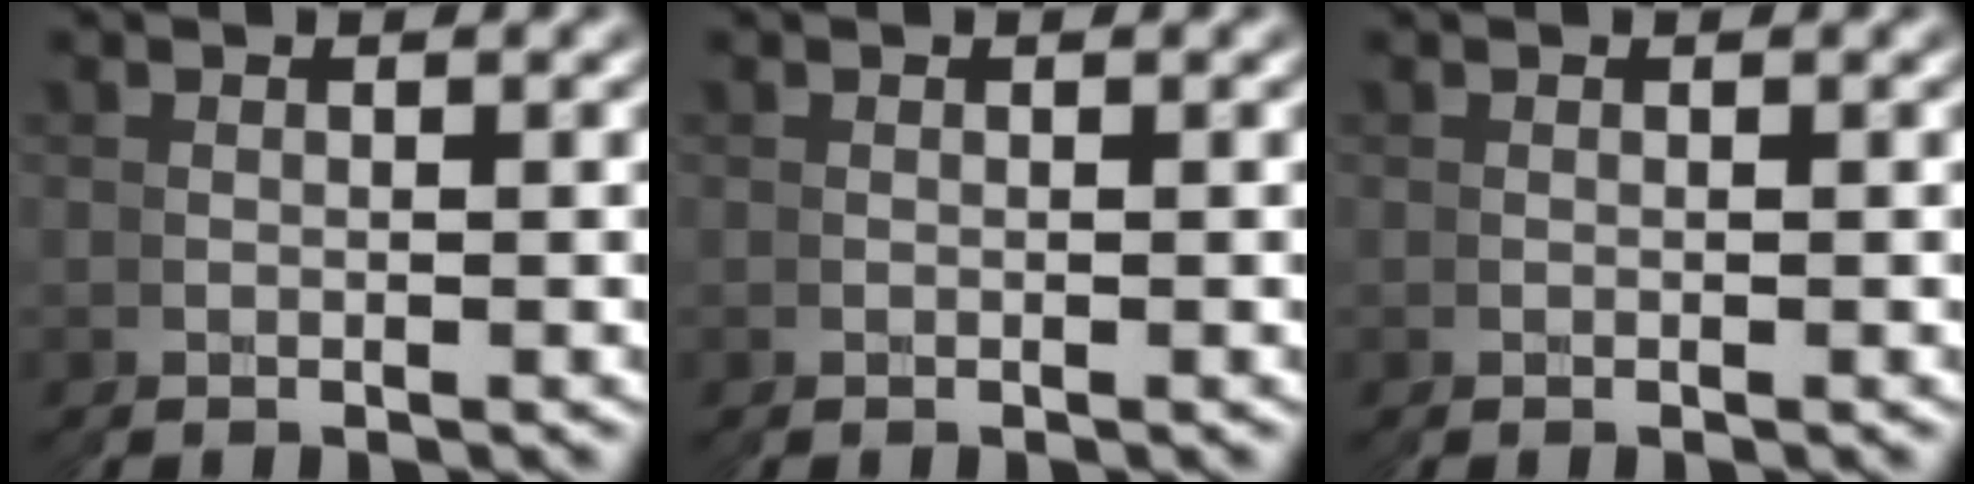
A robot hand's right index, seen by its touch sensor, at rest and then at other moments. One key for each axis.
{"total": 0.0}
{"total": 0.0}